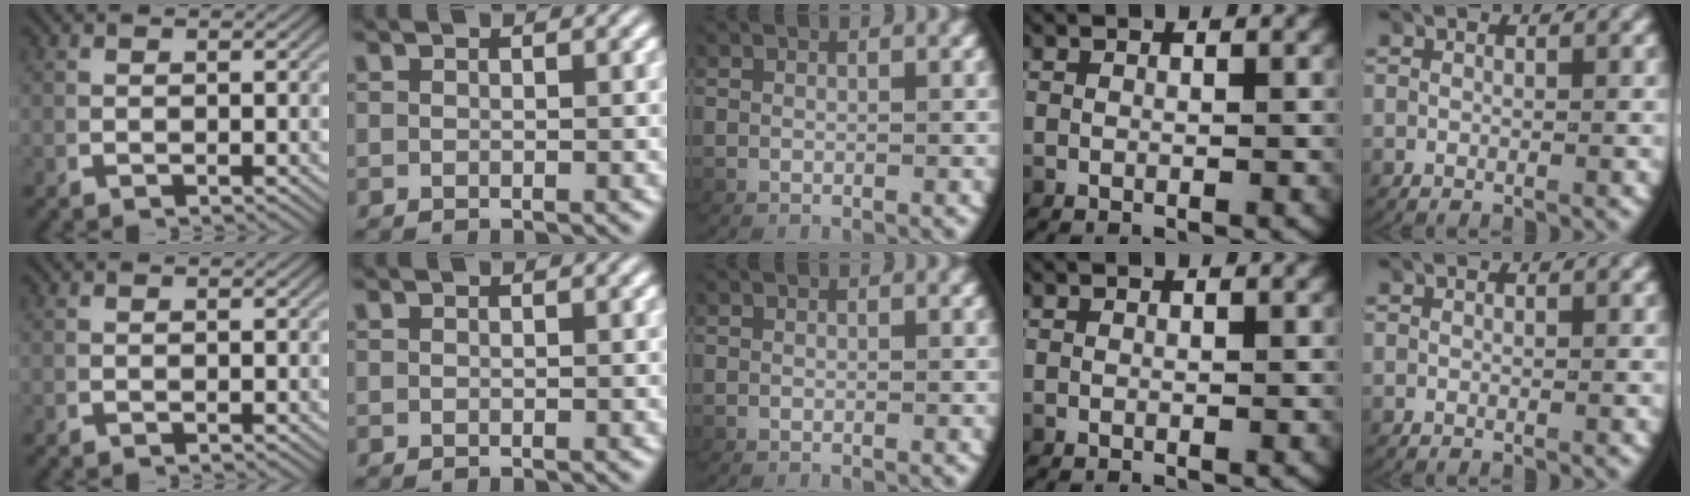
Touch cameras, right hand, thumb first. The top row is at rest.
{}